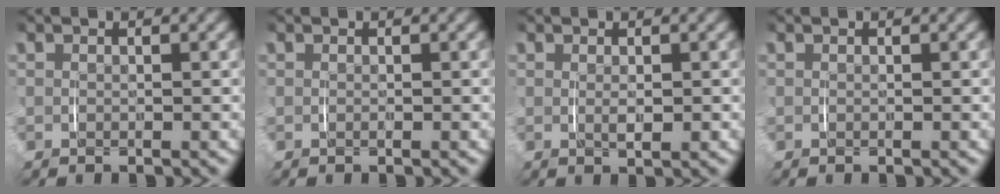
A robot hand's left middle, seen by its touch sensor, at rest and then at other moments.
{"total": 0.0}
{"total": 1.1, "force": [-0.1, 0.3, 1.1], "torque": [-0.016, -0.004, 0.002]}
{"total": 0.0}